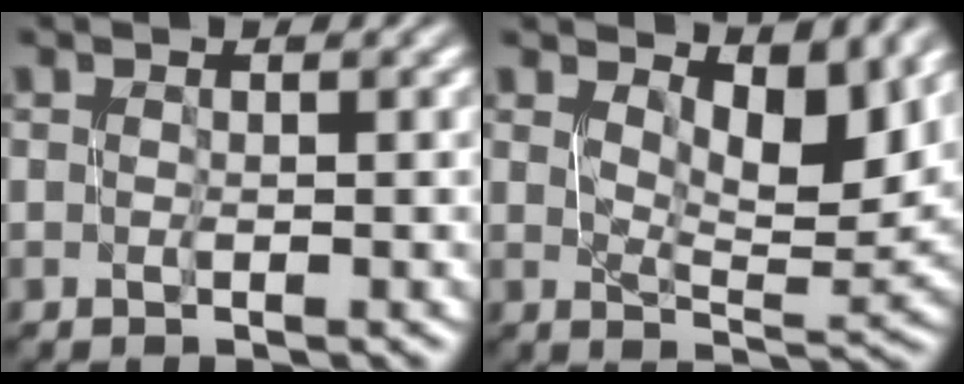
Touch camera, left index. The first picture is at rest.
{"total": 5.4, "force": [2.4, 2.3, 4.3], "torque": [-0.067, -0.011, 0.046]}